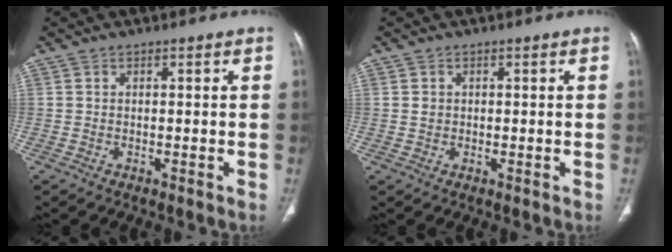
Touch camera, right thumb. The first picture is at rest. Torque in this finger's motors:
{"motor_torque": [-0.29, 0.01, 0.05, 0.50, -0.03]}